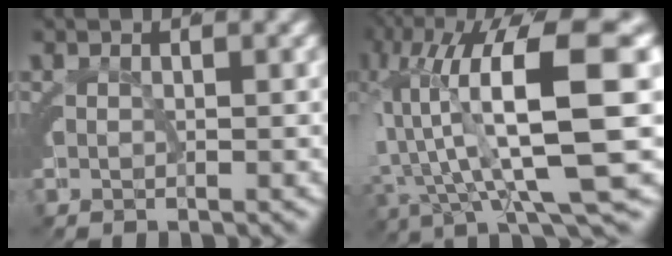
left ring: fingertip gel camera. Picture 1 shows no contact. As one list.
[{"total": 14.9, "force": [1.9, 7.5, 12.8], "torque": [-0.199, 0.018, 0.026]}]